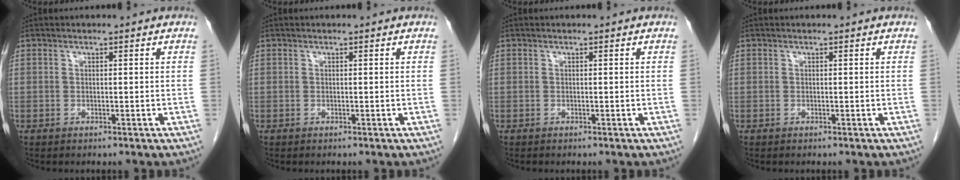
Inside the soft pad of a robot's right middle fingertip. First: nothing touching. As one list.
[{"total": 0.0}, {"total": 0.0}, {"total": 0.0}]